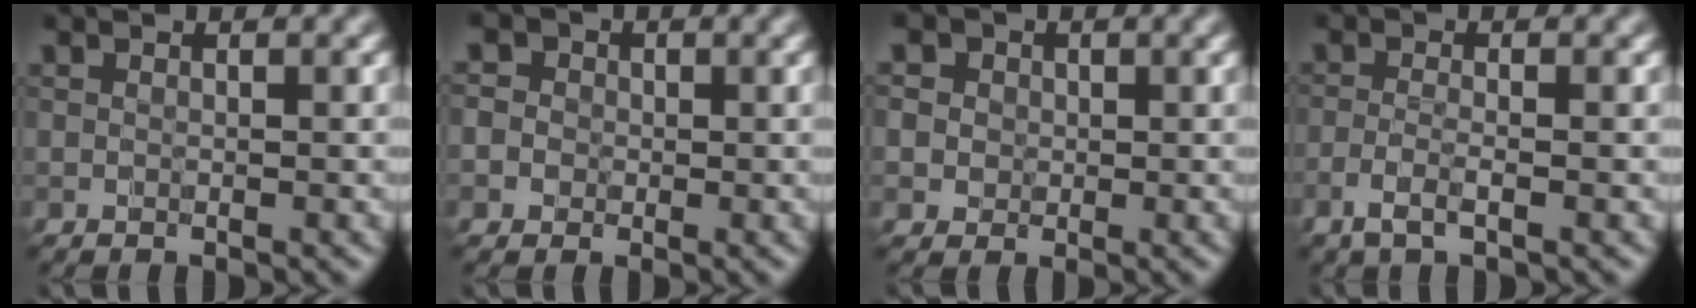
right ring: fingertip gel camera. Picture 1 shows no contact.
{"total": 3.9, "force": [0.7, 3.7, 1.1], "torque": [0.010, 0.031, -0.017]}
{"total": 4.0, "force": [1.6, 3.4, 1.4], "torque": [-0.008, 0.017, 0.010]}
{"total": 1.7, "force": [-1.0, 0.3, 1.3], "torque": [-0.024, -0.002, -0.027]}